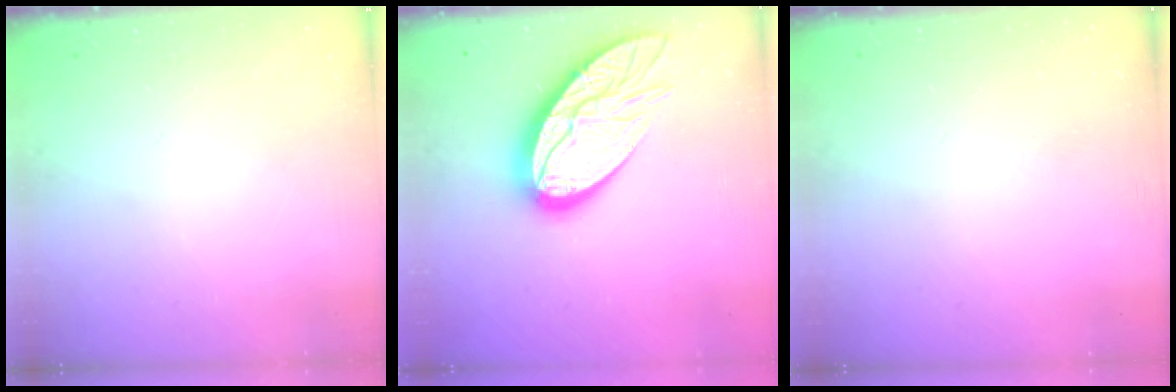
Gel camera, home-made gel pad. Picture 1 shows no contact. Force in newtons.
{"total": 17.2, "press": 17.2, "slide": 1.5}
{"total": 0.0}